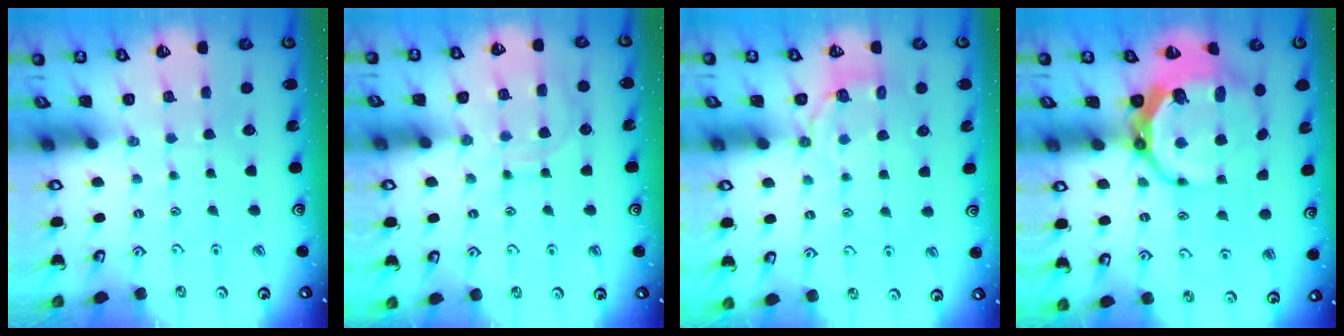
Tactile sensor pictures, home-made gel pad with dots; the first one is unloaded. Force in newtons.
{"total": 11.0, "press": 11.0, "slide": 1.1}
{"total": 3.3, "press": 2.8, "slide": 1.8}
{"total": 12.1, "press": 11.2, "slide": 4.6}